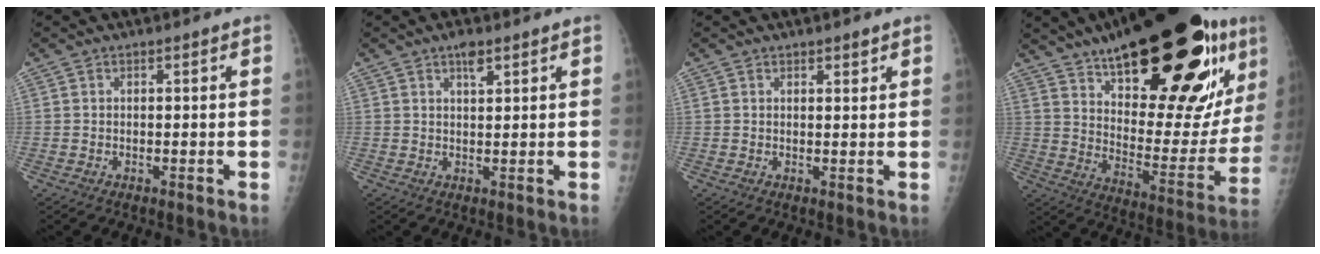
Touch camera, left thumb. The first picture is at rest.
{"total": 2.7, "force": [1.8, 1.0, 1.8], "torque": [-0.025, -0.006, 0.029]}
{"total": 1.5, "force": [1.2, 0.5, 0.8], "torque": [0.000, -0.006, 0.016]}
{"total": 34.9, "force": [18.3, 12.5, 26.9], "torque": [-0.340, -0.039, 0.286]}